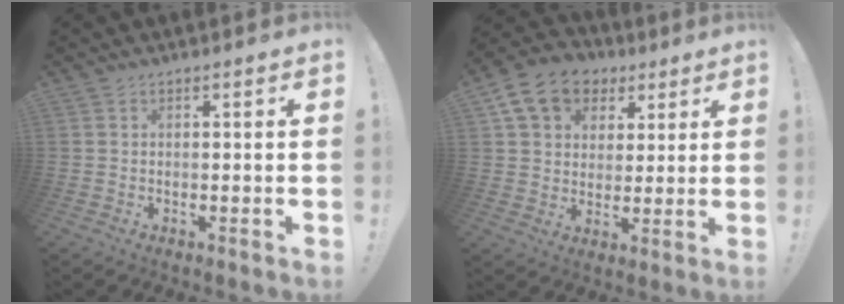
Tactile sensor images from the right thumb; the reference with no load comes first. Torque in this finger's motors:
{"motor_torque": [-0.39, 0.82, 0.86, 0.41, 0.22]}